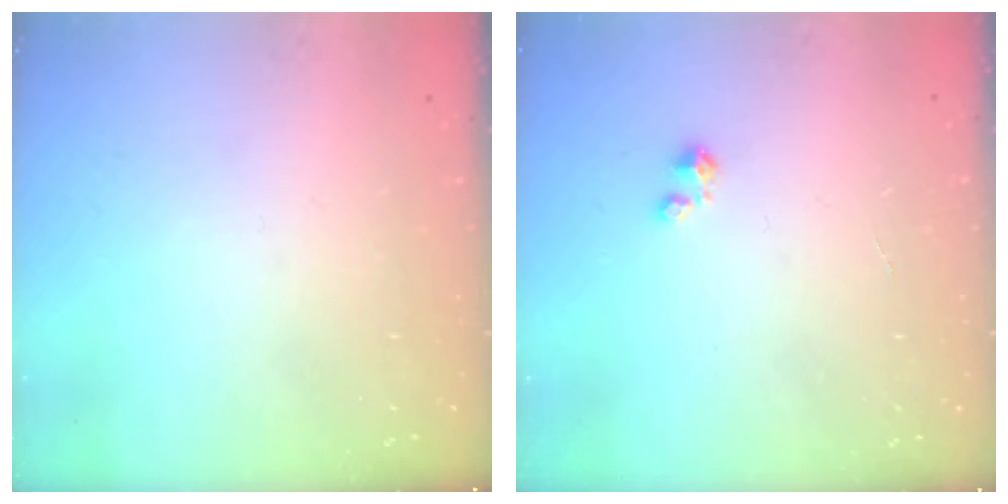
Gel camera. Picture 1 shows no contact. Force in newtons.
{"total": 1.3, "press": 1.3, "slide": 0.3}